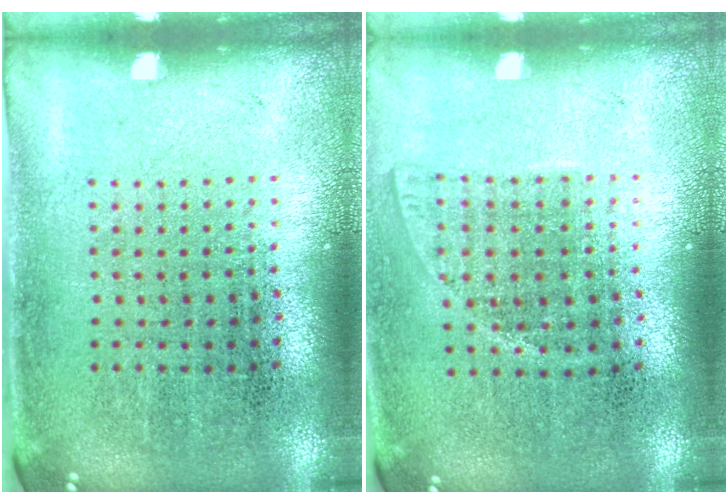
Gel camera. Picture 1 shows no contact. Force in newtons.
{"total": 1.0, "press": 0.9, "slide": 0.5}